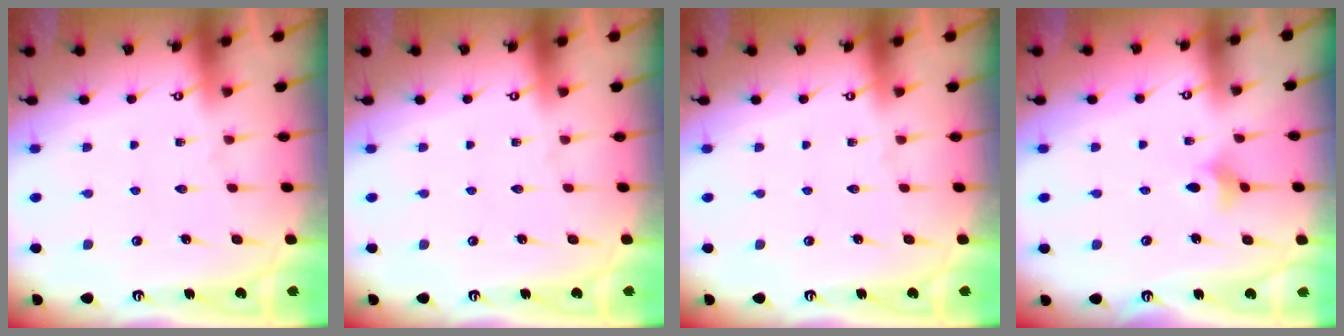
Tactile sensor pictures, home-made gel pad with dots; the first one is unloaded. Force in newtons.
{"total": 0.0}
{"total": 0.0}
{"total": 4.2, "press": 4.2, "slide": 0.7}